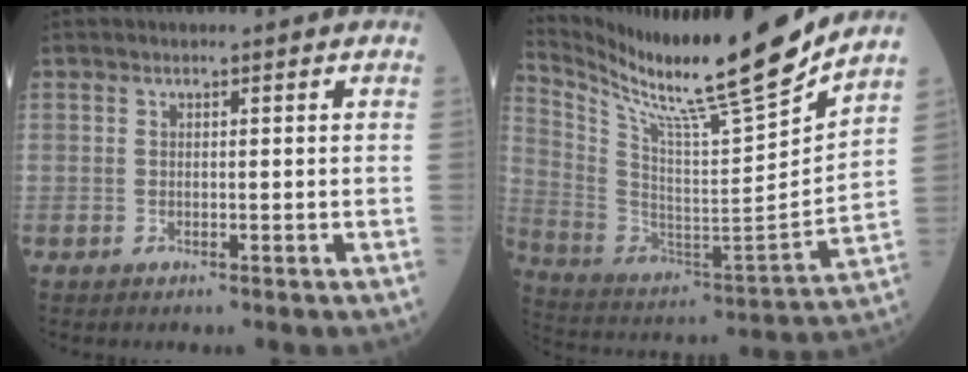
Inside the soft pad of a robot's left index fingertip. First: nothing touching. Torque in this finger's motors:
{"motor_torque": [0.61, -0.94, 0.29, 0.10]}